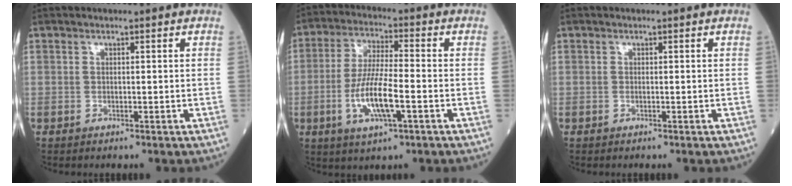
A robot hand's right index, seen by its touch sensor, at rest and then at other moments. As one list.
[{"total": 10.0, "force": [-2.8, 1.9, 9.4], "torque": [-0.188, -0.006, -0.055]}, {"total": 0.0}]